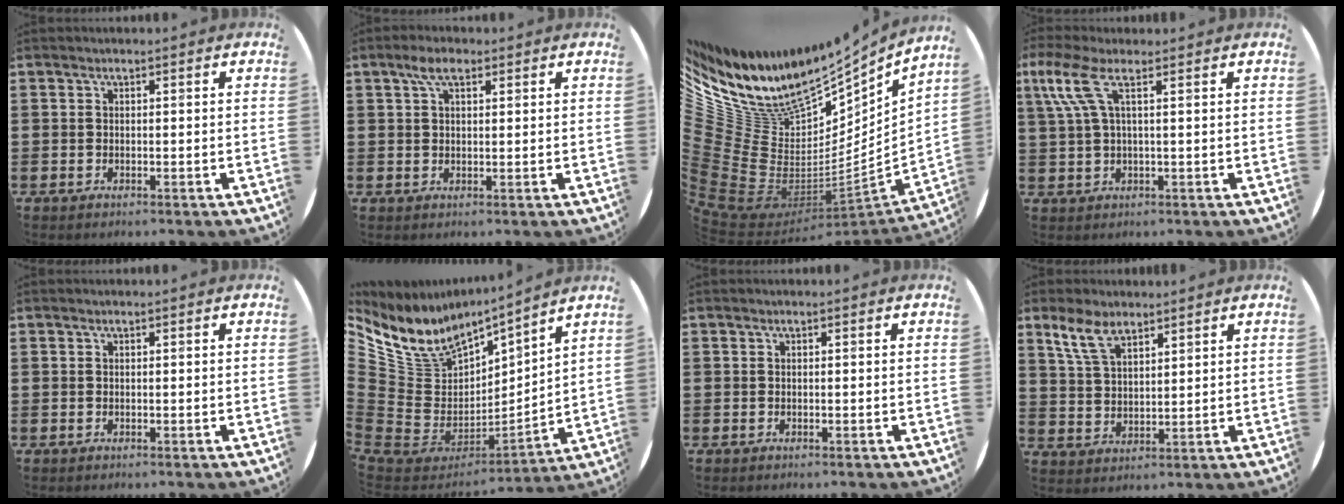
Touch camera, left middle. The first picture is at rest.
{"total": 3.7, "force": [2.3, 1.5, 2.4], "torque": [-0.044, 0.005, 0.039]}
{"total": 11.8, "force": [7.0, 8.0, 5.1], "torque": [-0.147, -0.087, 0.126]}
{"total": 4.9, "force": [2.3, 1.2, 4.2], "torque": [-0.089, 0.005, 0.039]}
{"total": 0.0}
{"total": 9.2, "force": [6.9, 5.5, 2.7], "torque": [-0.108, -0.061, 0.130]}
{"total": 0.0}
{"total": 5.7, "force": [4.3, 2.3, 3.0], "torque": [-0.068, -0.005, 0.079]}